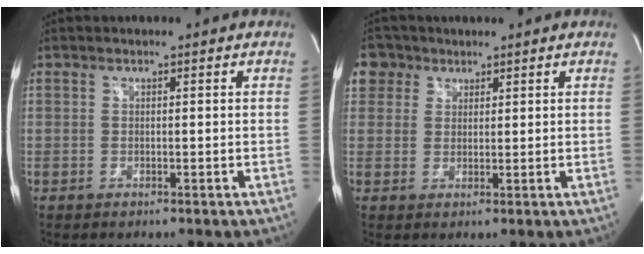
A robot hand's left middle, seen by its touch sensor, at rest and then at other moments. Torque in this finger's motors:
{"motor_torque": [0.08, -0.11, 0.12, 0.01]}